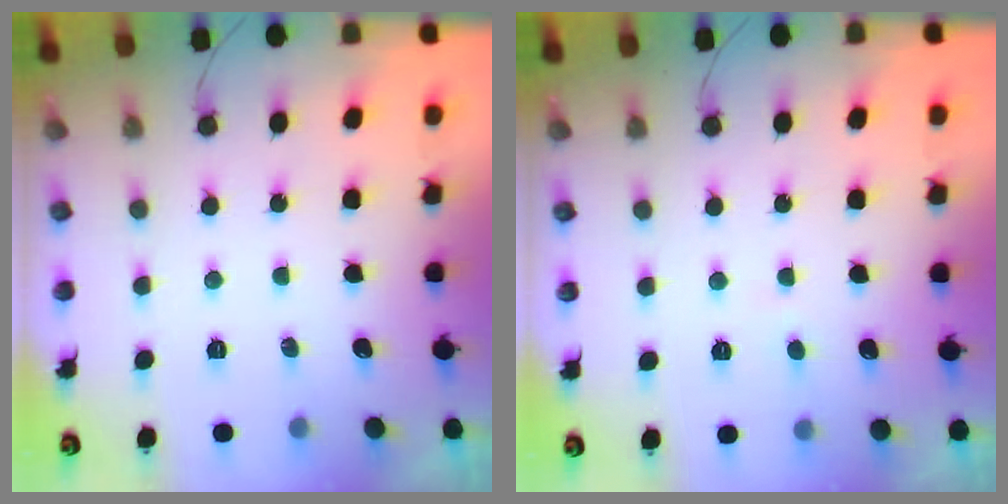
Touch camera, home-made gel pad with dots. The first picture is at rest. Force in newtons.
{"total": 1.8, "press": 1.8, "slide": 0.2}